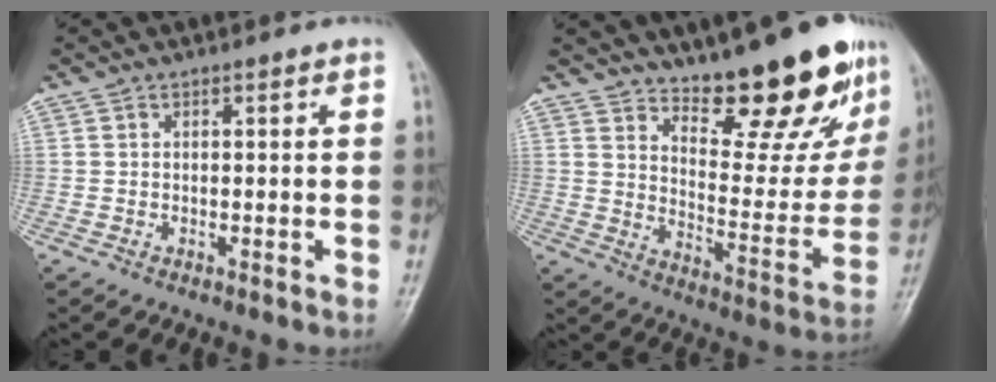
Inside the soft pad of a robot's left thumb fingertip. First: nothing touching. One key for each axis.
{"total": 19.4, "fx": 14.6, "fy": 6.1, "fz": 11.2, "tx": -0.112, "ty": -0.113, "tz": 0.215}